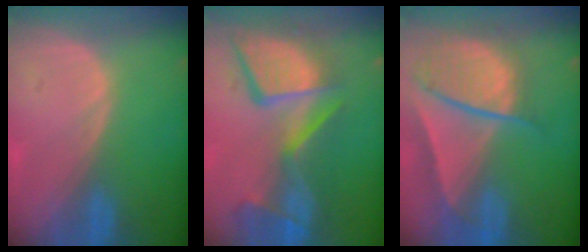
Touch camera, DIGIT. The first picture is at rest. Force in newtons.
{"total": 13.8, "press": 11.2, "slide": 8.1}
{"total": 10.0, "press": 8.3, "slide": 5.4}